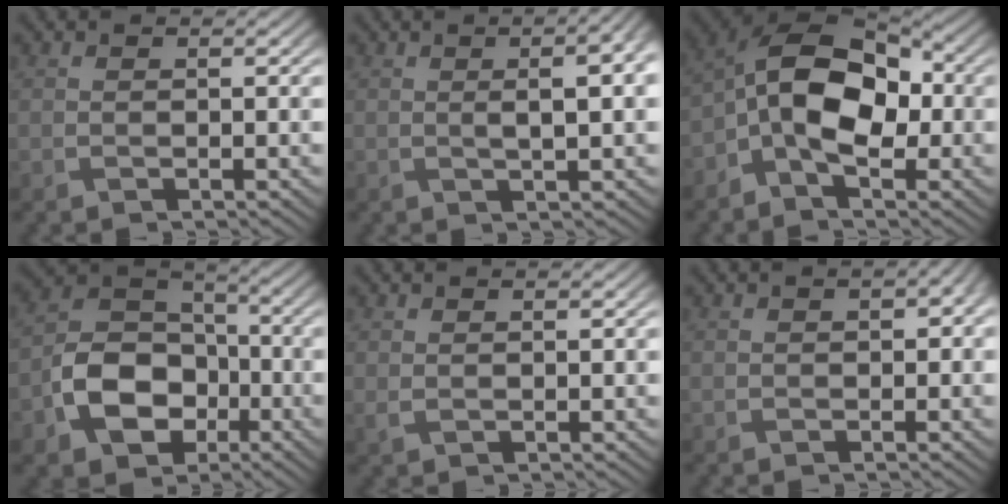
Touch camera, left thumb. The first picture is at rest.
{"total": 6.0, "force": [1.0, 1.7, 5.6], "torque": [-0.072, 0.007, 0.013]}
{"total": 11.5, "force": [-1.9, 6.7, 9.1], "torque": [-0.168, 0.018, -0.052]}
{"total": 10.4, "force": [-3.9, 7.6, 6.0], "torque": [-0.125, -0.008, -0.087]}
{"total": 1.1, "force": [0.5, 0.4, 0.9], "torque": [-0.025, -0.001, 0.013]}
{"total": 2.1, "force": [0.3, 1.1, 1.7], "torque": [-0.023, 0.001, 0.010]}